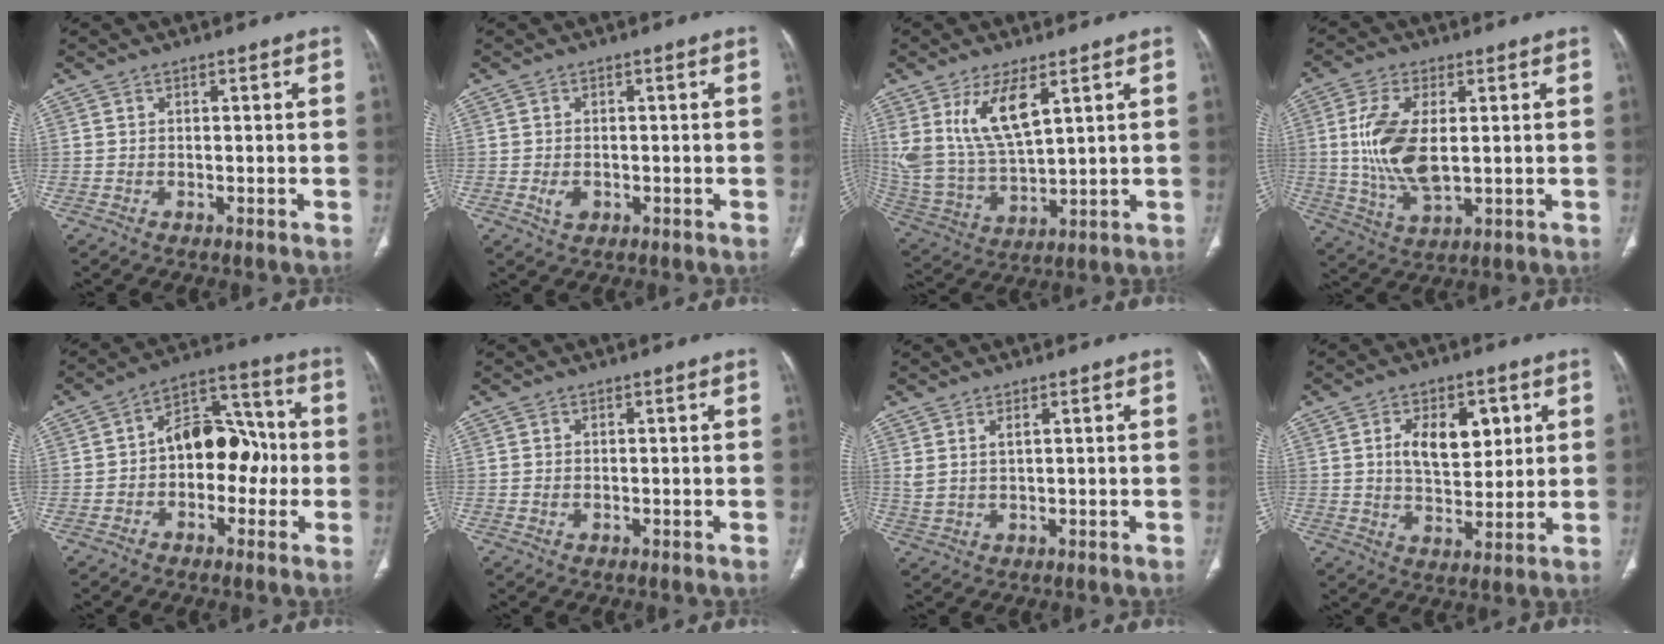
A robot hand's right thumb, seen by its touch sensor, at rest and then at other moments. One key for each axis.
{"total": 2.3, "fx": -0.6, "fy": 1.7, "fz": 1.4, "tx": -0.024, "ty": 0.000, "tz": -0.006}
{"total": 13.6, "fx": 6.3, "fy": 5.6, "fz": 10.7, "tx": -0.215, "ty": -0.031, "tz": 0.141}
{"total": 12.5, "fx": 1.1, "fy": 6.0, "fz": 10.9, "tx": -0.224, "ty": -0.014, "tz": 0.029}
{"total": 12.5, "fx": -1.2, "fy": 8.4, "fz": 9.1, "tx": -0.091, "ty": 0.044, "tz": -0.030}
{"total": 0.6, "fx": 0.0, "fy": 0.5, "fz": 0.4, "tx": -0.011, "ty": 0.003, "tz": 0.002}
{"total": 2.9, "fx": 1.4, "fy": 1.0, "fz": 2.4, "tx": -0.059, "ty": -0.003, "tz": 0.037}
{"total": 10.8, "fx": 3.3, "fy": 6.2, "fz": 8.2, "tx": -0.097, "ty": -0.015, "tz": 0.059}